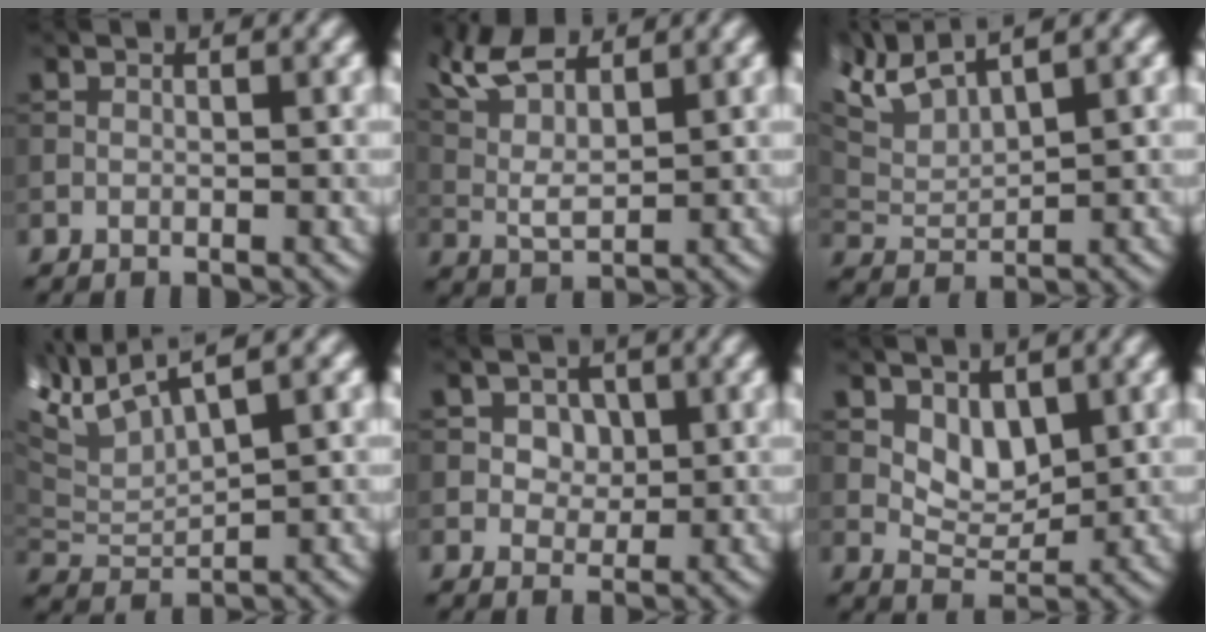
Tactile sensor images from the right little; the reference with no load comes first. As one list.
[{"total": 5.2, "force": [3.7, 1.3, 3.4], "torque": [-0.094, 0.014, 0.091]}, {"total": 4.7, "force": [3.6, 1.0, 2.8], "torque": [-0.079, 0.022, 0.087]}, {"total": 5.6, "force": [3.3, 1.5, 4.3], "torque": [-0.114, 0.026, 0.079]}, {"total": 1.7, "force": [0.3, 1.5, 0.8], "torque": [-0.031, 0.003, 0.026]}, {"total": 1.8, "force": [0.7, 1.1, 1.3], "torque": [-0.035, -0.006, 0.035]}]